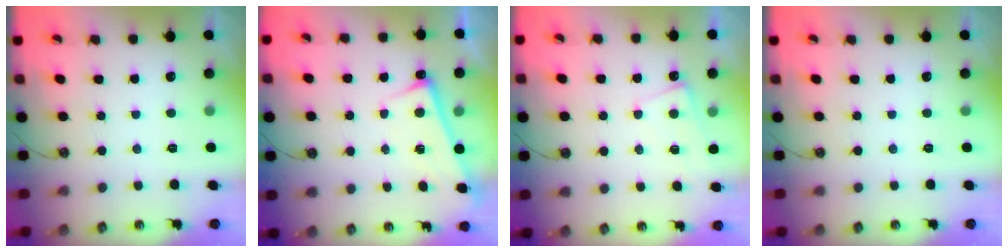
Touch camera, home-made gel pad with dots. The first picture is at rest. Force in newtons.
{"total": 2.9, "press": 2.8, "slide": 0.3}
{"total": 1.1, "press": 1.0, "slide": 0.2}
{"total": 0.0}